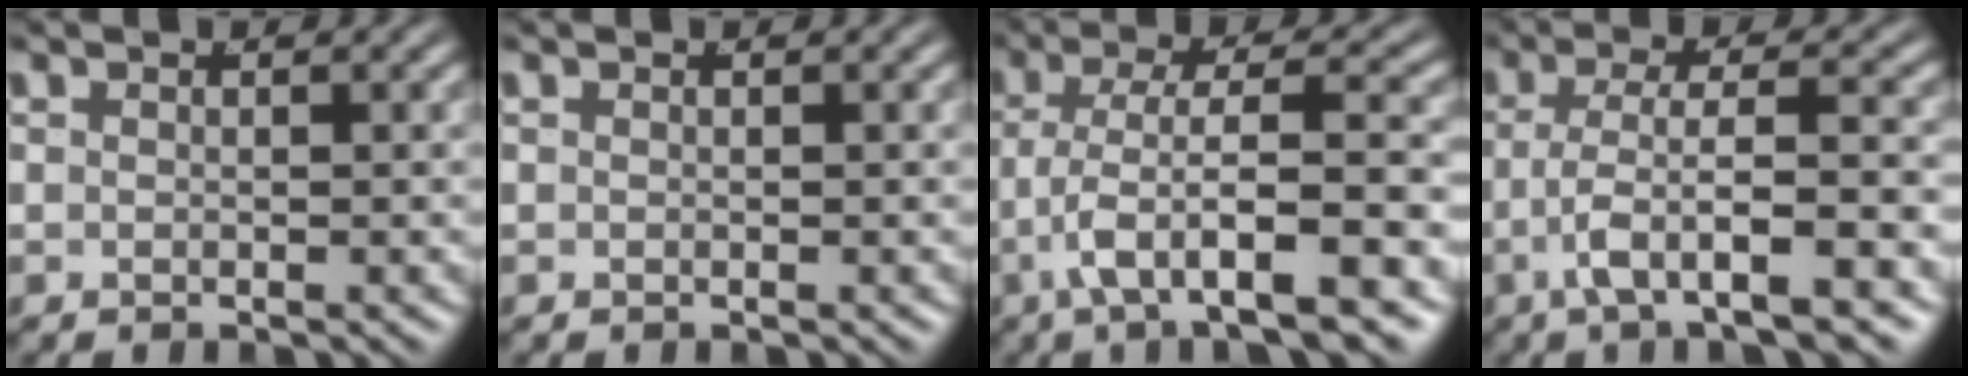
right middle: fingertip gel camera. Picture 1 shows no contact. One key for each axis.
{"total": 0.0}
{"total": 7.1, "fx": -2.4, "fy": 2.3, "fz": 6.3, "tx": -0.117, "ty": -0.022, "tz": -0.024}
{"total": 5.3, "fx": -2.2, "fy": 1.1, "fz": 4.6, "tx": -0.092, "ty": -0.018, "tz": -0.024}